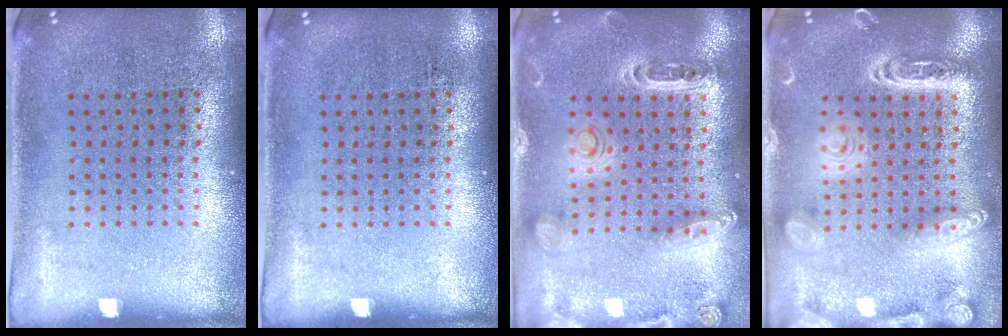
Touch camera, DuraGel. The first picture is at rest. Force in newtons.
{"total": 0.0}
{"total": 1.4, "press": 1.4, "slide": 0.4}
{"total": 4.1, "press": 4.1, "slide": 0.4}